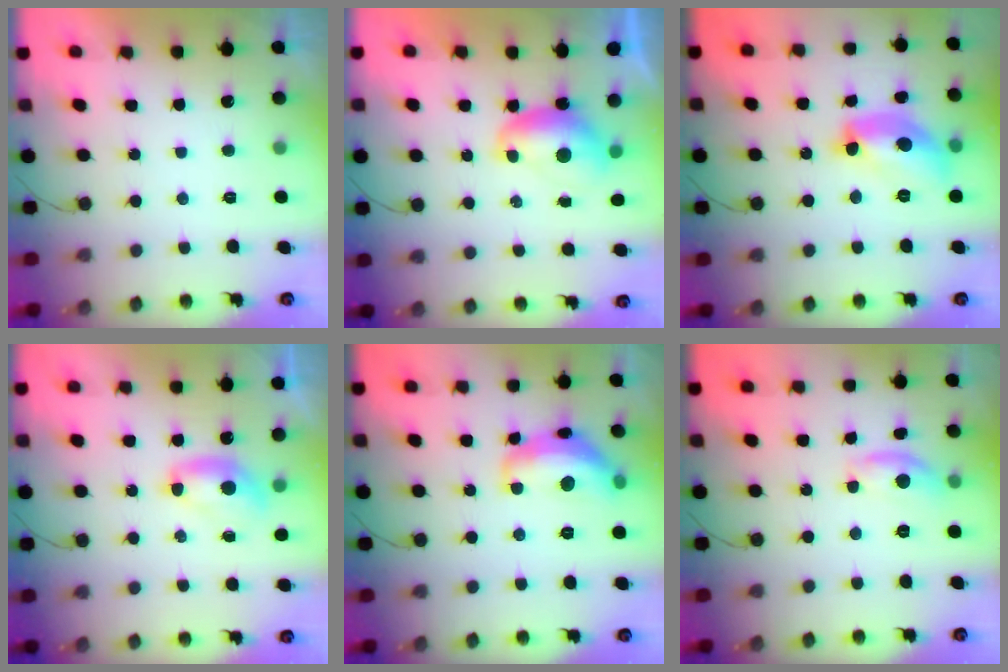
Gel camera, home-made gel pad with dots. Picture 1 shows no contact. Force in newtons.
{"total": 7.7, "press": 7.6, "slide": 0.9}
{"total": 17.0, "press": 17.0, "slide": 0.9}
{"total": 6.9, "press": 6.9, "slide": 0.4}
{"total": 15.6, "press": 15.6, "slide": 0.9}
{"total": 7.6, "press": 7.6, "slide": 0.6}